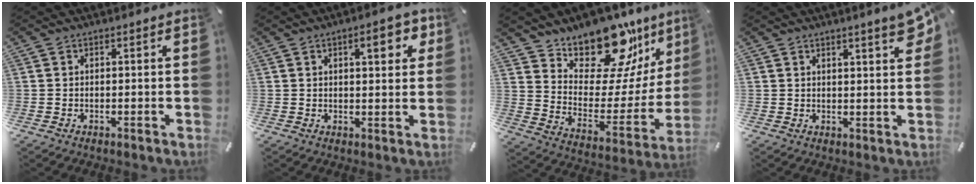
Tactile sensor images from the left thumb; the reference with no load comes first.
{"total": 7.2, "force": [3.3, 2.6, 5.8], "torque": [-0.071, -0.011, 0.047]}
{"total": 18.2, "force": [15.9, 7.2, 5.3], "torque": [-0.077, -0.157, 0.272]}
{"total": 4.9, "force": [3.3, 1.3, 3.4], "torque": [-0.049, -0.015, 0.054]}